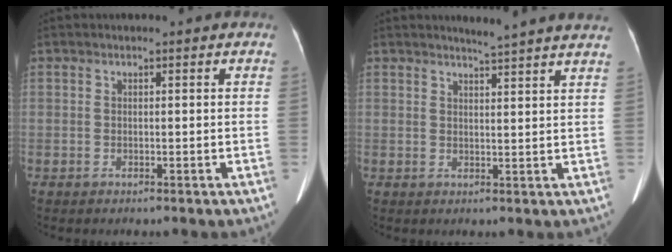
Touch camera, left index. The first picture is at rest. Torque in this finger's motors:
{"motor_torque": [0.06, -0.17, -0.03, 0.02]}